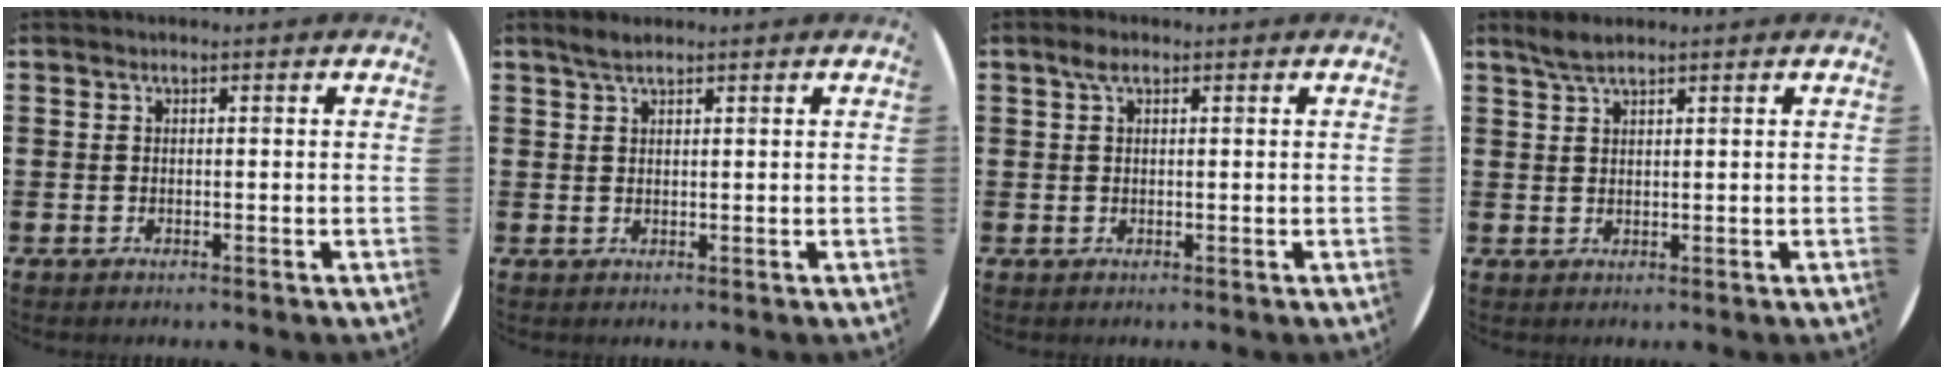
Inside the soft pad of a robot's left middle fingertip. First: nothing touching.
{"total": 1.7, "force": [1.4, 0.4, 0.9], "torque": [-0.019, 0.003, 0.026]}
{"total": 1.7, "force": [0.9, 0.7, 1.3], "torque": [-0.028, 0.006, 0.016]}
{"total": 2.4, "force": [2.0, 0.3, 1.3], "torque": [-0.027, 0.004, 0.037]}